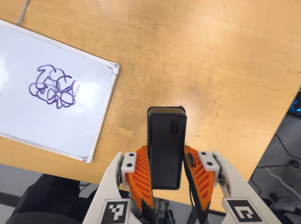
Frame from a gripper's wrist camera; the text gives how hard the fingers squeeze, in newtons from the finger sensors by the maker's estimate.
{"total": 4.2, "left": 2.8, "right": 5.6}